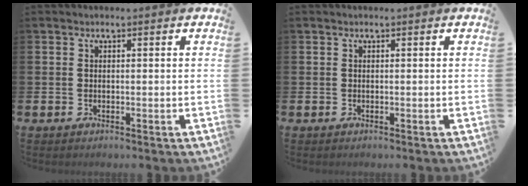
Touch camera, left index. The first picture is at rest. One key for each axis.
{"total": 0.0}